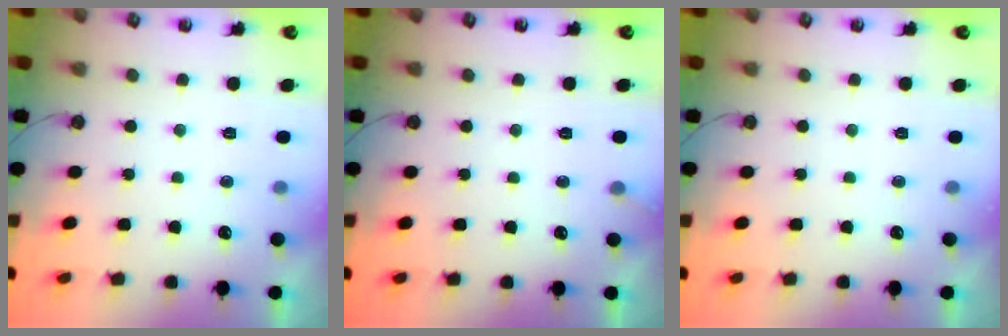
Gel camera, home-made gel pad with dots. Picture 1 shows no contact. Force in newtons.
{"total": 4.2, "press": 4.2, "slide": 0.3}
{"total": 0.0}